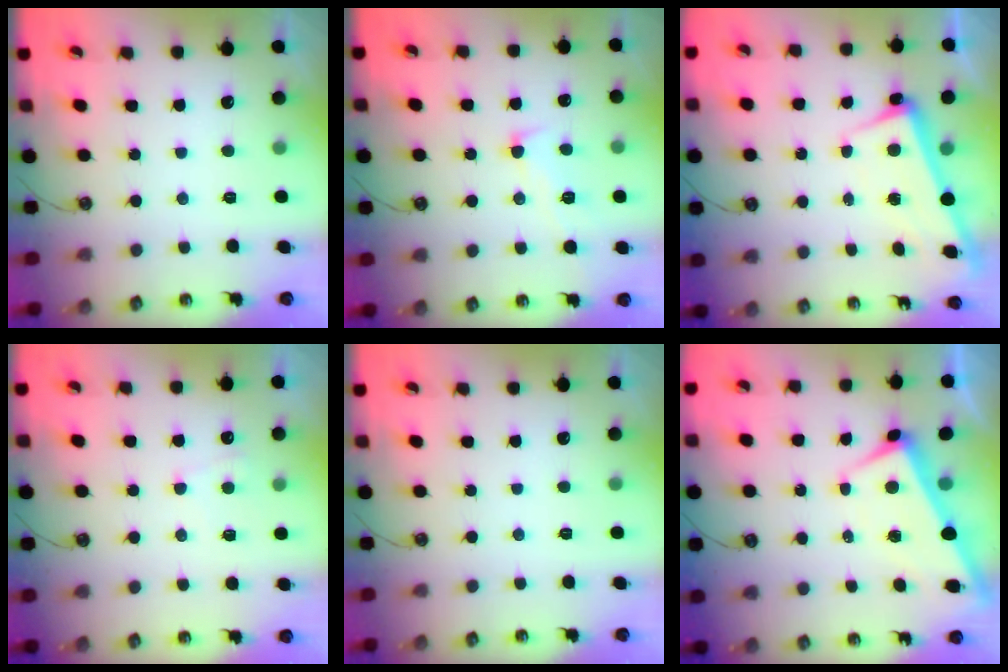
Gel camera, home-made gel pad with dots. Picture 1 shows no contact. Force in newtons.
{"total": 2.6, "press": 2.4, "slide": 1.0}
{"total": 2.3, "press": 2.2, "slide": 0.7}
{"total": 2.9, "press": 2.8, "slide": 0.6}
{"total": 0.0}
{"total": 0.9, "press": 0.7, "slide": 0.5}